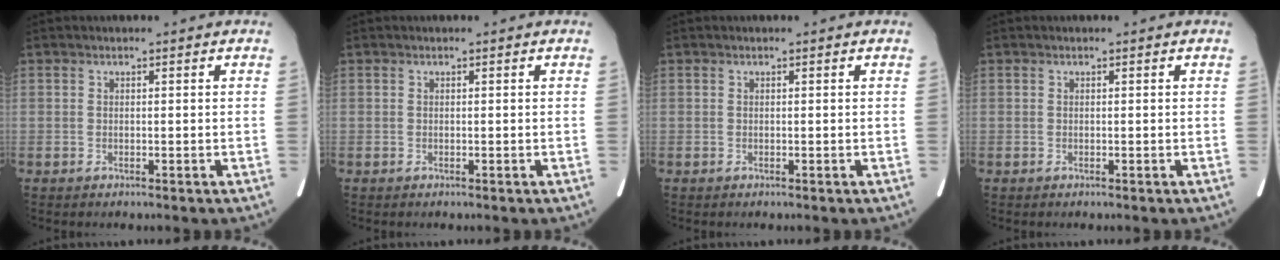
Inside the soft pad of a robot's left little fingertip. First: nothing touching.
{"total": 0.0}
{"total": 0.0}
{"total": 0.0}